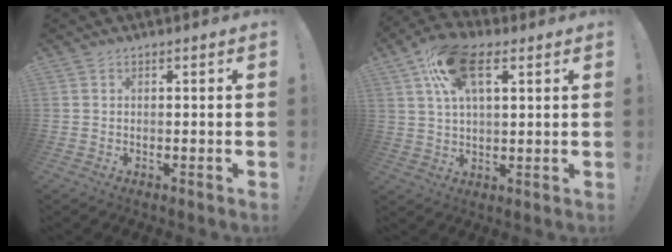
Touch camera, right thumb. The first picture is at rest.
{"total": 14.7, "force": [6.2, 7.7, 10.8], "torque": [-0.184, -0.003, 0.111]}